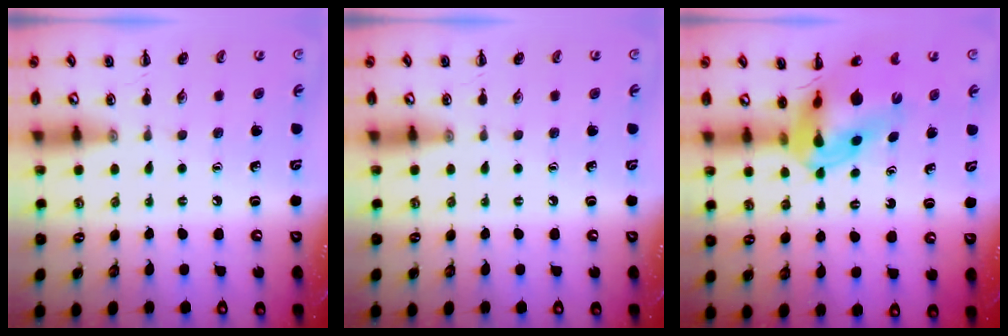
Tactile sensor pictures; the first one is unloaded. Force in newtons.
{"total": 0.0}
{"total": 10.9, "press": 10.3, "slide": 3.5}